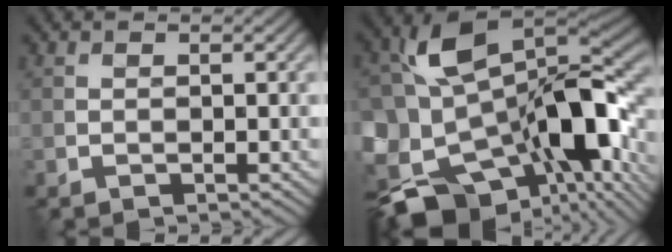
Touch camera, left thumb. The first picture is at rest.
{"total": 19.4, "force": [-3.7, 11.0, 15.5], "torque": [-0.311, -0.032, -0.050]}